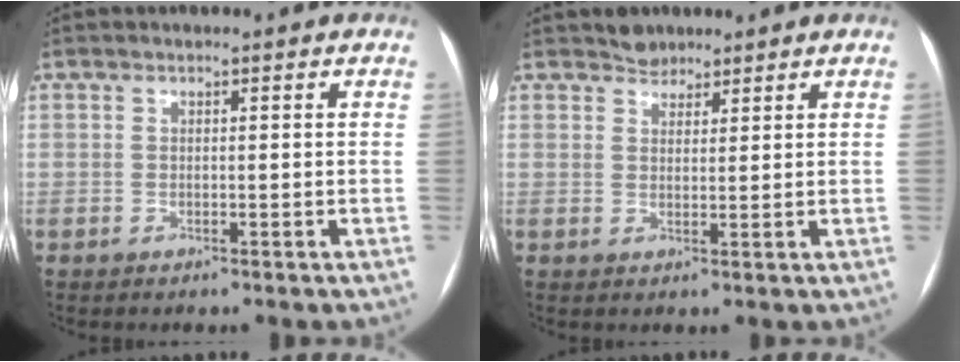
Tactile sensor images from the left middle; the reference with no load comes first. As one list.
[{"total": 2.5, "force": [2.1, 1.3, 0.0], "torque": [0.003, 0.005, 0.032]}]